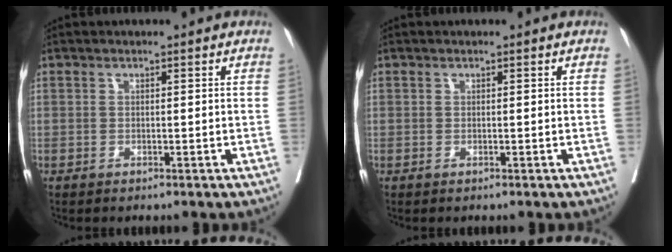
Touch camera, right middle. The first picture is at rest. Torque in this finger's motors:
{"motor_torque": [-0.01, 0.04, 0.00, 0.00]}